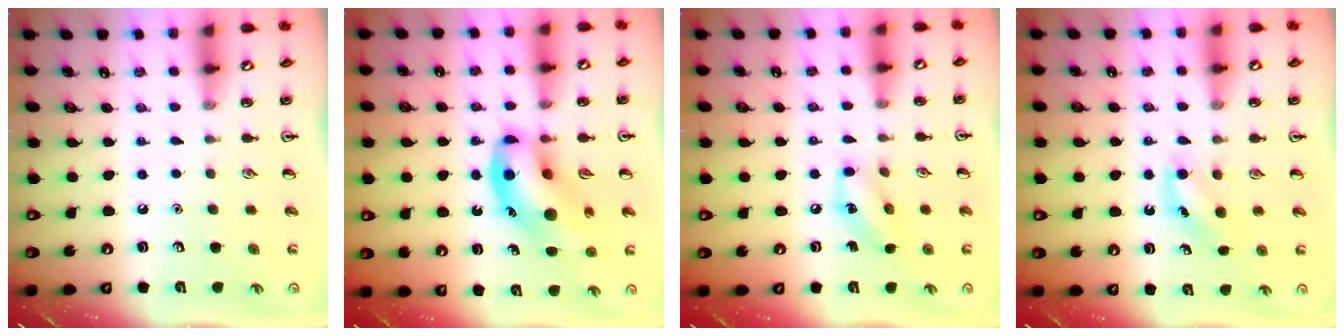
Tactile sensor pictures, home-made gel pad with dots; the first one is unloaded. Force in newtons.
{"total": 15.5, "press": 15.1, "slide": 3.5}
{"total": 7.8, "press": 7.8, "slide": 0.6}
{"total": 4.4, "press": 4.2, "slide": 1.4}